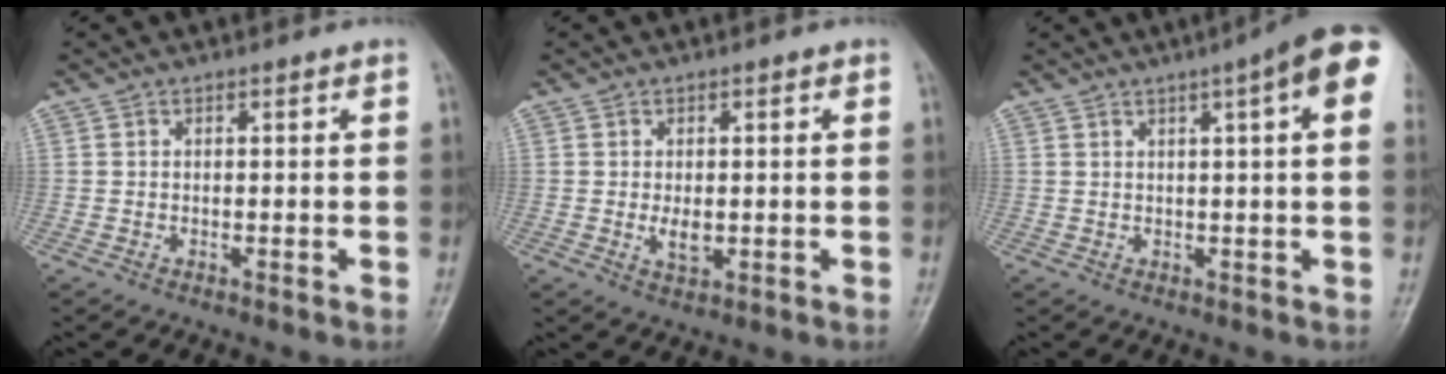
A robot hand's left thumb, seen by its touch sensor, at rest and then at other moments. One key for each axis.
{"total": 3.1, "fx": -0.2, "fy": 1.8, "fz": 2.5, "tx": -0.036, "ty": -0.007, "tz": -0.002}
{"total": 11.5, "fx": 4.8, "fy": 1.8, "fz": 10.3, "tx": -0.121, "ty": 0.013, "tz": 0.052}